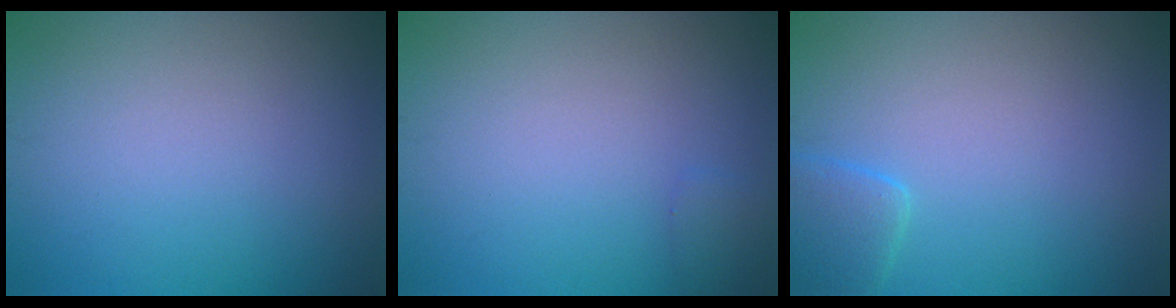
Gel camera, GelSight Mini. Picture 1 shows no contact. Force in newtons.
{"total": 0.7, "press": 0.7, "slide": 0.0}
{"total": 2.4, "press": 2.4, "slide": 0.1}